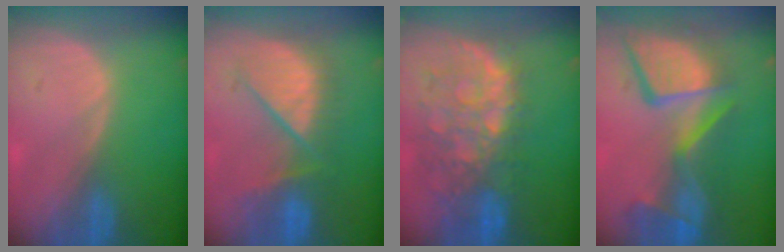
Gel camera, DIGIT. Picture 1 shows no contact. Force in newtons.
{"total": 8.8, "press": 8.7, "slide": 1.4}
{"total": 11.2, "press": 9.7, "slide": 5.5}
{"total": 13.8, "press": 11.2, "slide": 8.1}